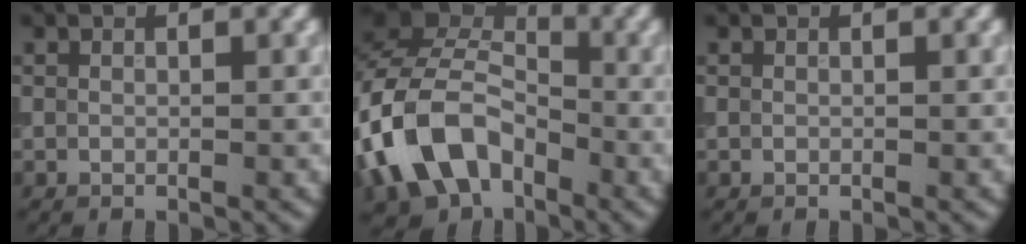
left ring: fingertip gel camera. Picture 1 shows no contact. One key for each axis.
{"total": 10.5, "fx": -4.5, "fy": 7.1, "fz": 6.3, "tx": -0.128, "ty": 0.003, "tz": -0.101}
{"total": 0.0}